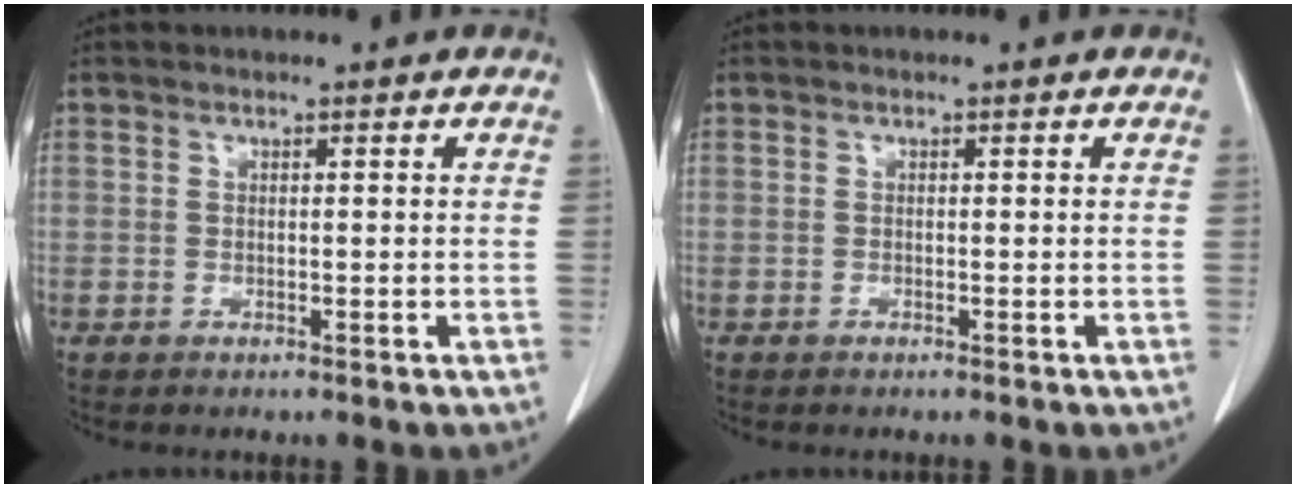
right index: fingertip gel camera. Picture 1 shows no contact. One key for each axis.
{"total": 0.0}